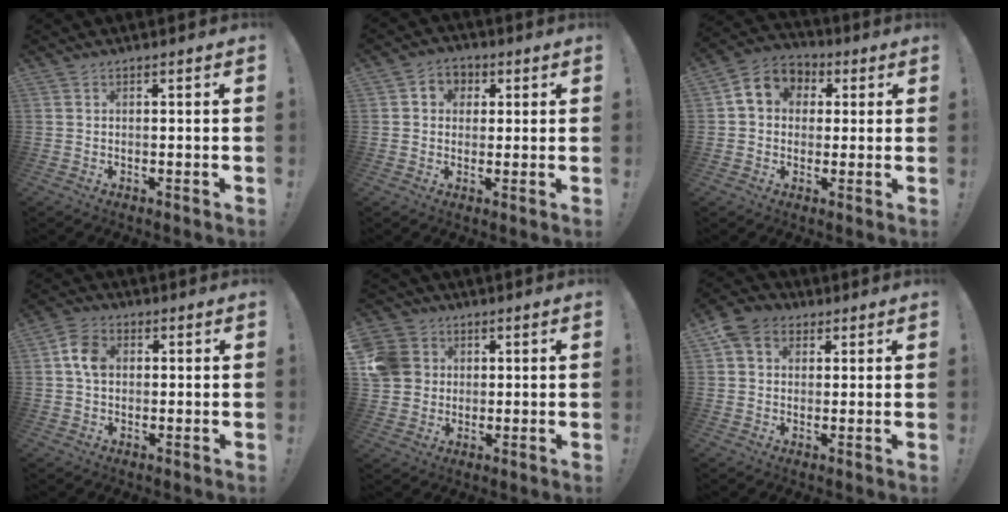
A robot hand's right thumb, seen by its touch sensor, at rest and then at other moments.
{"total": 5.6, "force": [1.1, 5.1, 1.9], "torque": [-0.022, 0.003, 0.021]}
{"total": 9.7, "force": [2.2, 8.2, 4.6], "torque": [-0.056, 0.002, 0.046]}
{"total": 8.0, "force": [1.2, 6.0, 5.1], "torque": [-0.083, 0.012, 0.024]}
{"total": 10.7, "force": [2.0, 9.7, 4.2], "torque": [-0.081, 0.005, 0.045]}
{"total": 7.6, "force": [2.9, 6.0, 3.6], "torque": [-0.065, 0.007, 0.060]}